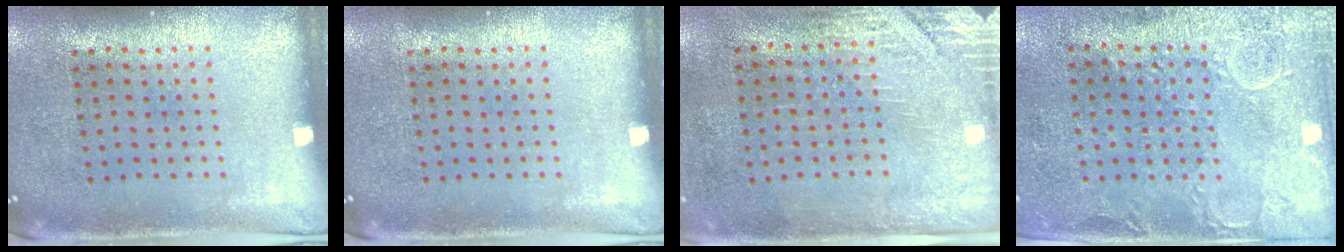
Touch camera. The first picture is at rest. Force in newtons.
{"total": 0.0}
{"total": 2.9, "press": 2.5, "slide": 1.5}
{"total": 2.9, "press": 2.4, "slide": 1.6}